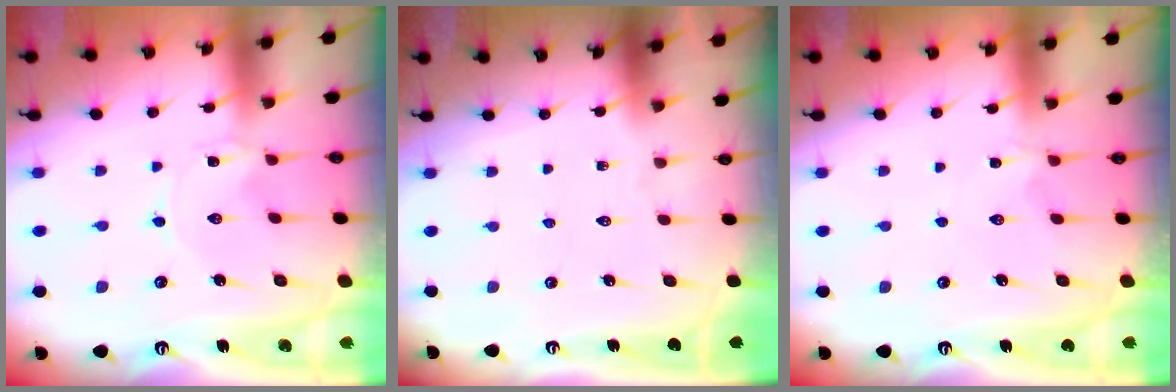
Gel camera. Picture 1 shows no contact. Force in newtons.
{"total": 0.0}
{"total": 1.5, "press": 1.4, "slide": 0.6}